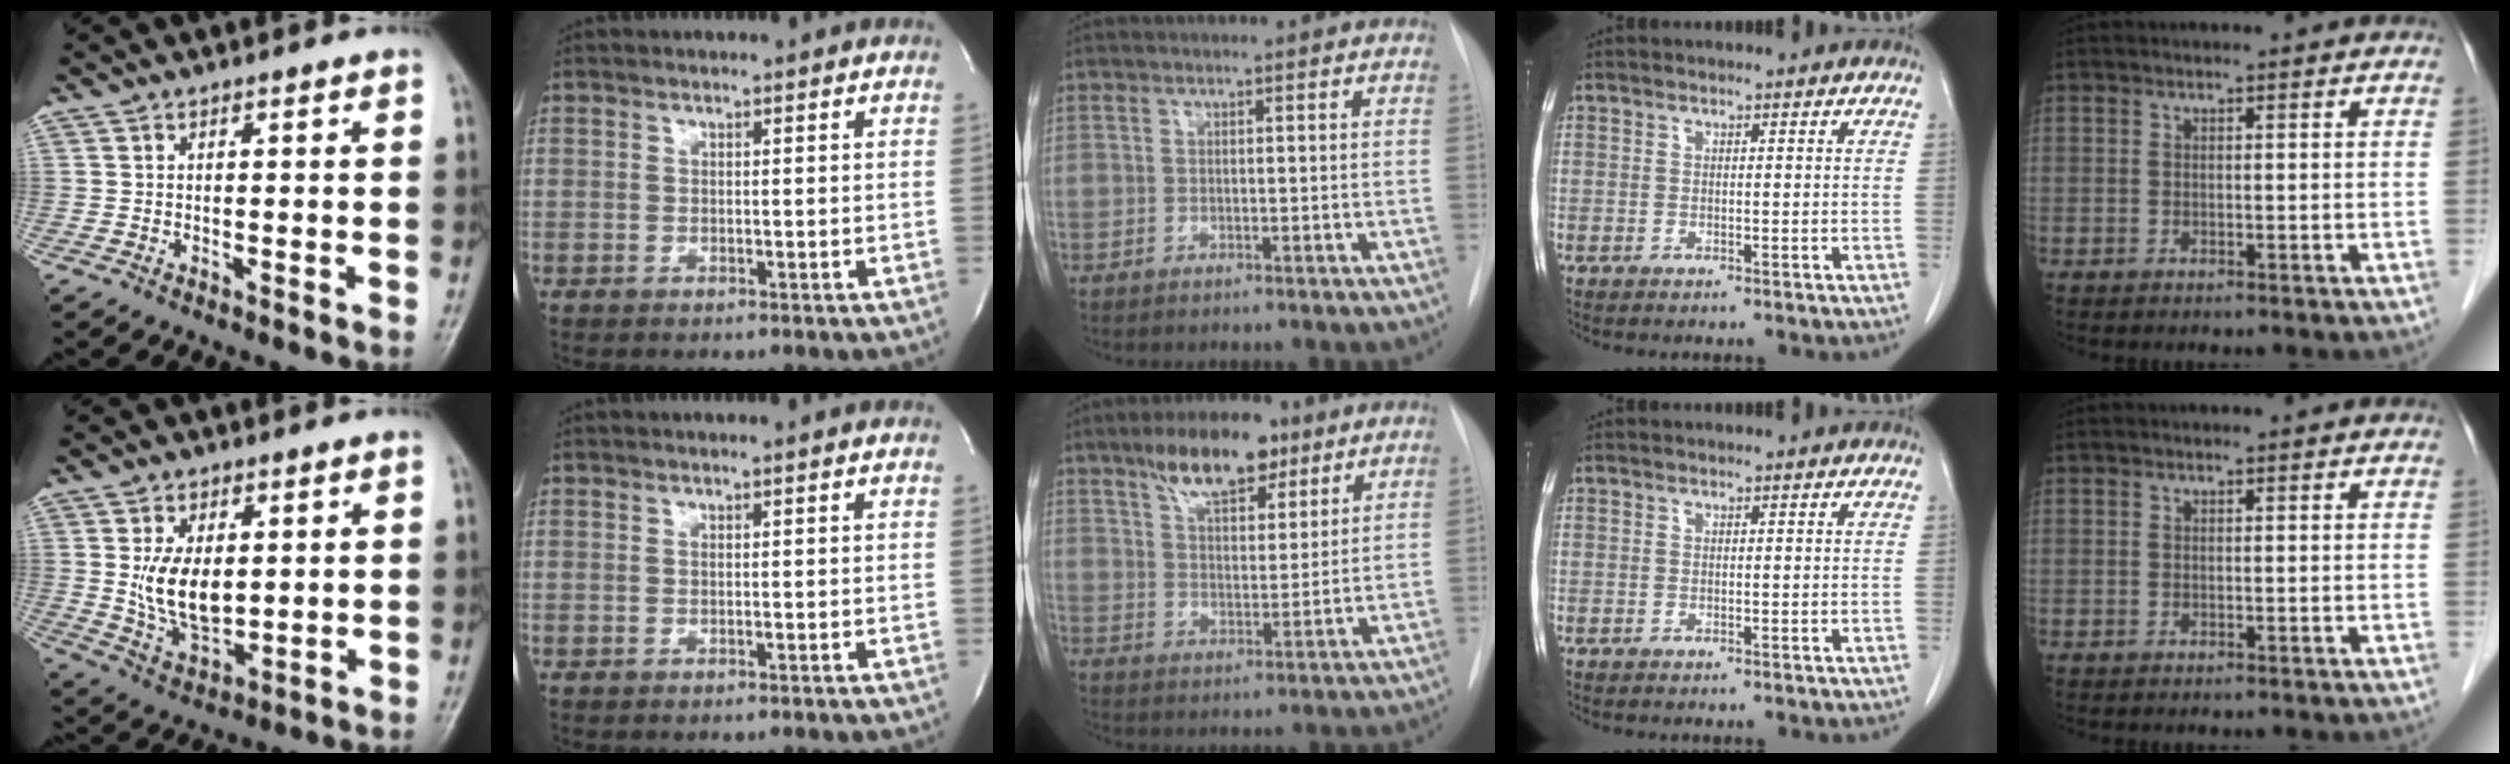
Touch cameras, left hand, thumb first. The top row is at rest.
{"thumb": {"total": 11.0, "force": [1.2, 6.5, 8.8], "torque": [-0.142, -0.015, 0.036]}, "index": {"total": 0.5, "force": [-0.4, -0.1, 0.3], "torque": [-0.001, 0.002, -0.004]}, "middle": {"total": 10.7, "force": [7.0, 4.2, 6.9], "torque": [-0.116, 0.010, 0.121]}}